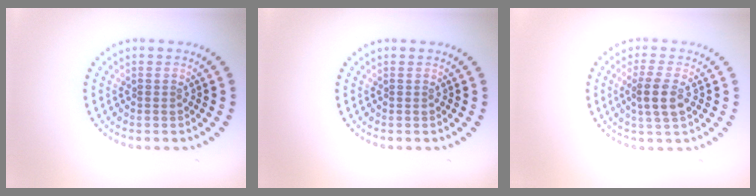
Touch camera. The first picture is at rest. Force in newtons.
{"total": 0.0}
{"total": 3.2, "press": 3.0, "slide": 1.2}